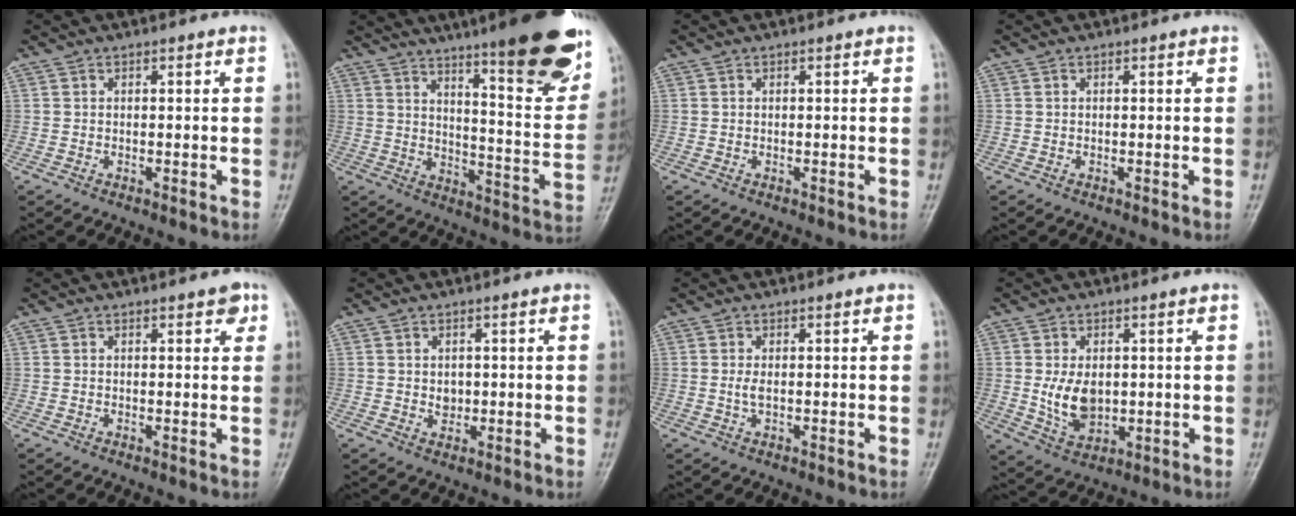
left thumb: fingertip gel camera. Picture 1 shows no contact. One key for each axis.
{"total": 24.4, "fx": 16.5, "fy": 4.3, "fz": 17.5, "tx": -0.216, "ty": -0.080, "tz": 0.229}
{"total": 0.0}
{"total": 0.0}
{"total": 2.5, "fx": 1.5, "fy": 1.1, "fz": 1.8, "tx": -0.012, "ty": -0.004, "tz": 0.015}
{"total": 1.8, "fx": 0.3, "fy": 1.4, "fz": 1.1, "tx": -0.009, "ty": -0.003, "tz": 0.008}
{"total": 1.7, "fx": 0.3, "fy": 0.6, "fz": 1.5, "tx": -0.035, "ty": 0.005, "tz": 0.011}
{"total": 7.2, "fx": 0.5, "fy": 4.7, "fz": 5.4, "tx": -0.084, "ty": -0.013, "tz": 0.022}